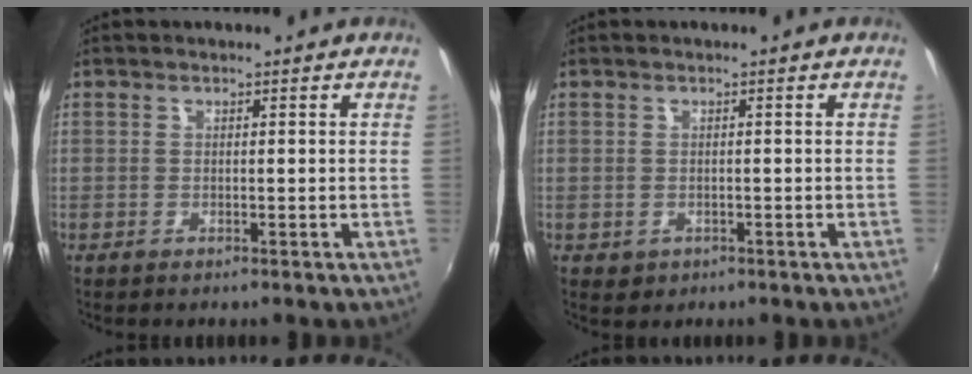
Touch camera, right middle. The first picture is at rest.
{"total": 1.6, "force": [-0.4, 1.4, 0.6], "torque": [-0.011, -0.003, -0.003]}